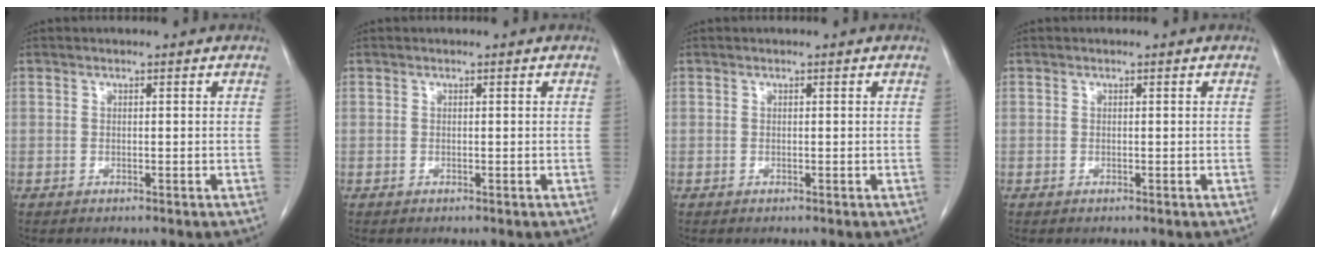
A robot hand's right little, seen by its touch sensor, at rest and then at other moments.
{"total": 0.0}
{"total": 0.0}
{"total": 0.0}